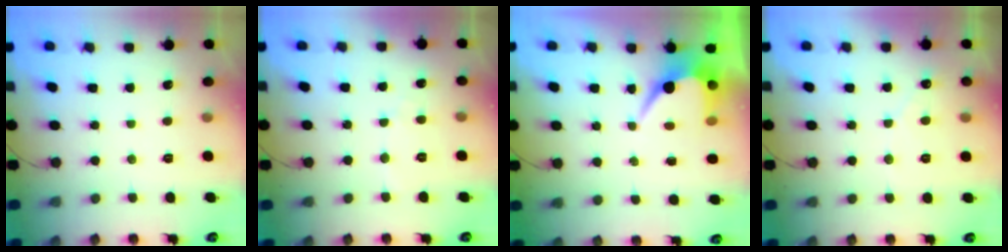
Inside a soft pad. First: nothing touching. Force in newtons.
{"total": 3.0, "press": 2.9, "slide": 0.2}
{"total": 6.9, "press": 6.9, "slide": 0.3}
{"total": 3.0, "press": 3.0, "slide": 0.1}